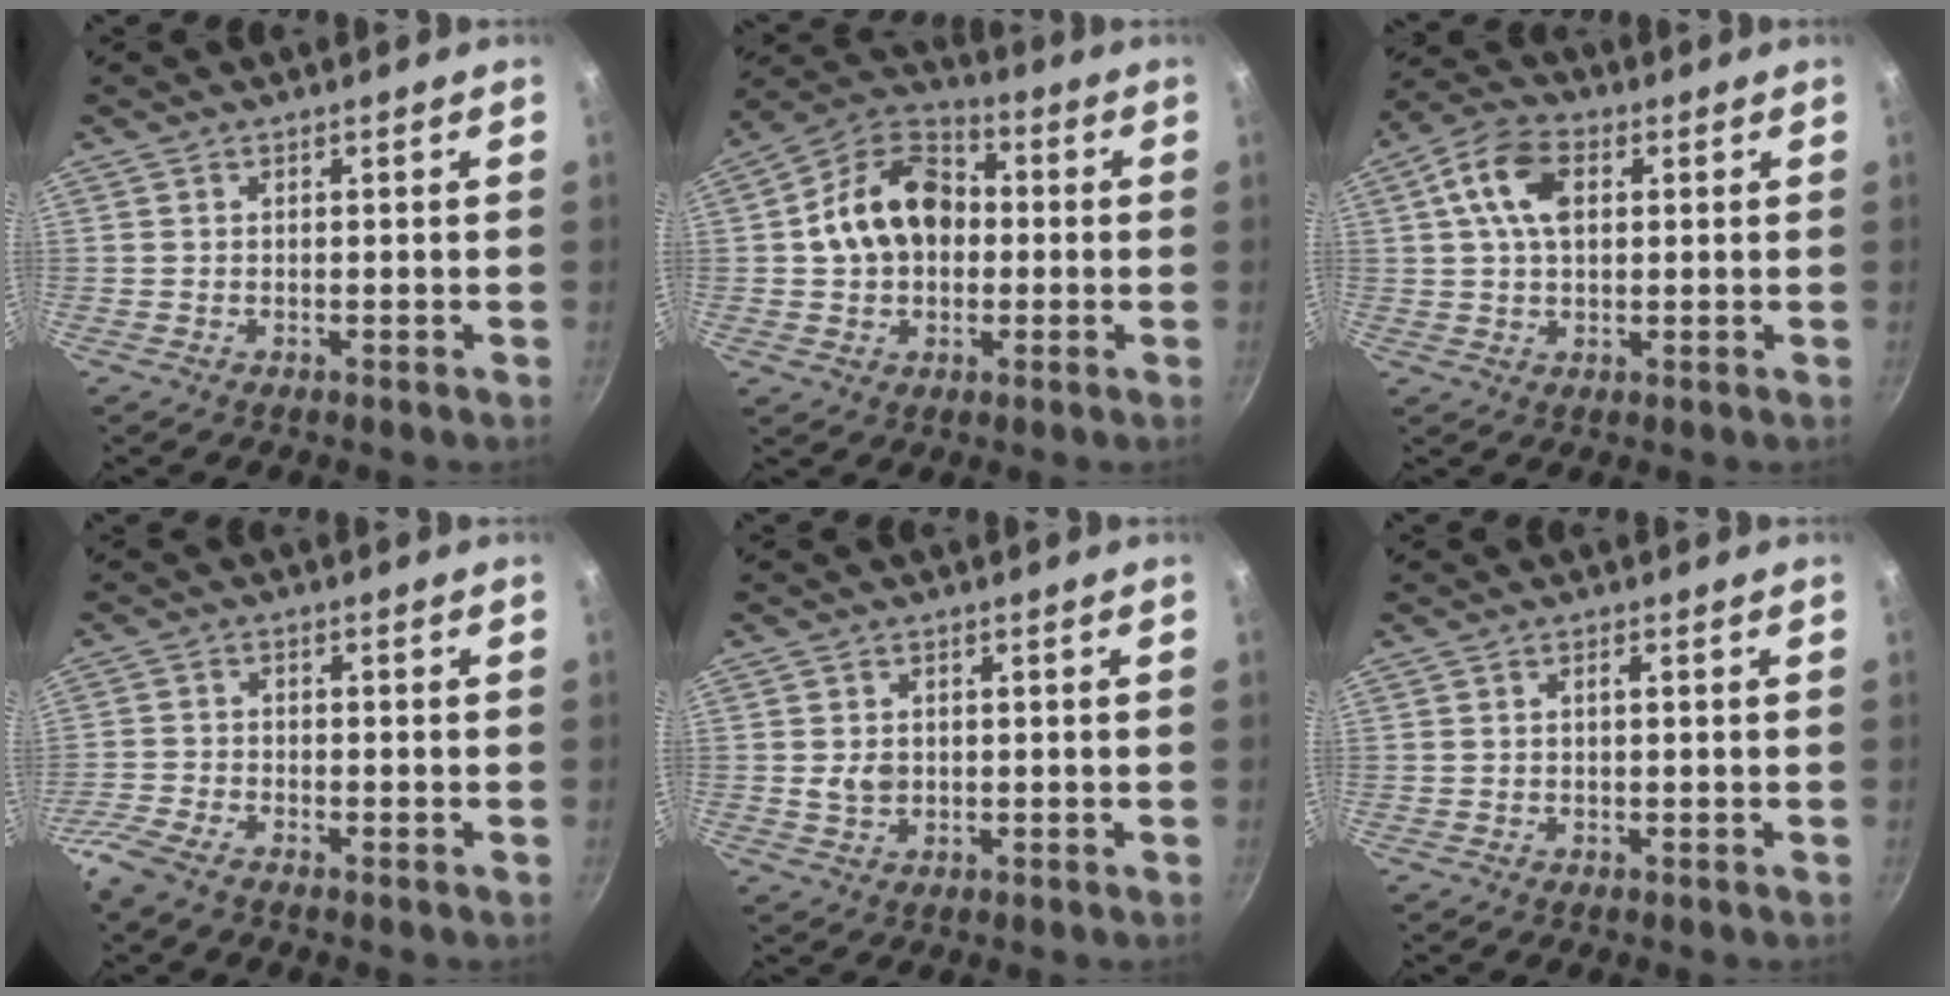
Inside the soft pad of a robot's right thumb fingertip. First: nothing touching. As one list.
[{"total": 15.0, "force": [0.6, 11.2, 10.0], "torque": [-0.141, 0.032, -0.005]}, {"total": 9.4, "force": [2.5, 5.9, 6.9], "torque": [-0.116, 0.012, 0.034]}, {"total": 5.4, "force": [-4.1, 1.6, 3.0], "torque": [-0.083, 0.015, -0.094]}, {"total": 3.0, "force": [0.1, 2.6, 1.5], "torque": [-0.015, -0.002, 0.005]}, {"total": 0.8, "force": [0.0, 0.2, 0.8], "torque": [-0.018, 0.005, 0.001]}]